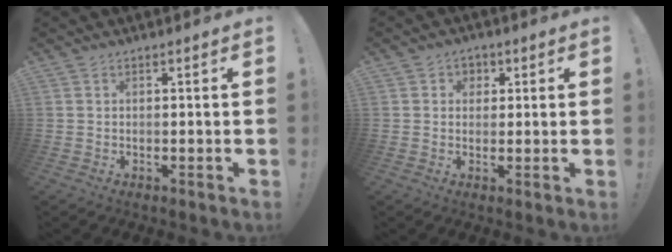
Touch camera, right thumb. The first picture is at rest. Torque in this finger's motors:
{"motor_torque": [0.46, 0.73, 0.13, -0.13, 0.00]}